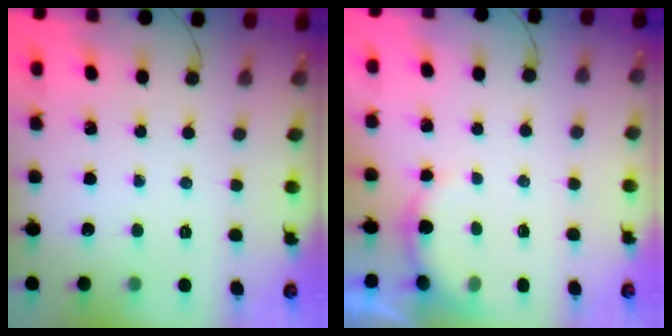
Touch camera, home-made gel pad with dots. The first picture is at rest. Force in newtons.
{"total": 4.5, "press": 4.5, "slide": 0.5}